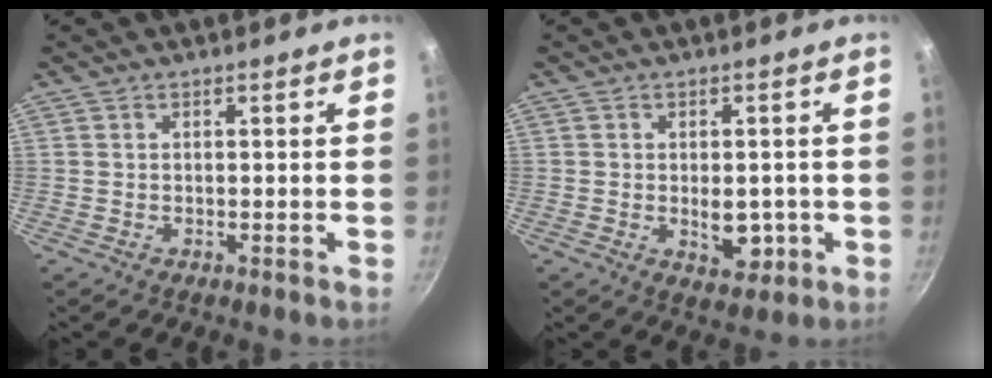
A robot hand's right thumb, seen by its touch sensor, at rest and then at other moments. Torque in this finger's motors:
{"motor_torque": [2.63, 2.38, 0.87, -0.44, 0.14]}